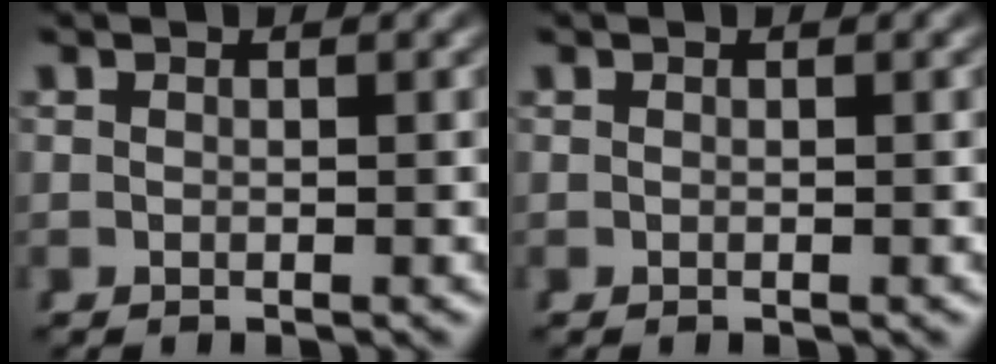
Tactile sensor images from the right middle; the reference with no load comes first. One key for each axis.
{"total": 0.0}